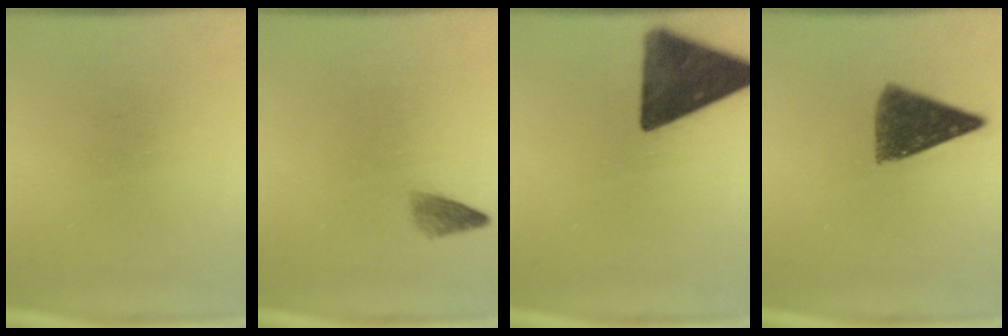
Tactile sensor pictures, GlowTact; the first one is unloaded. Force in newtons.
{"total": 1.6}
{"total": 14.9}
{"total": 9.5}